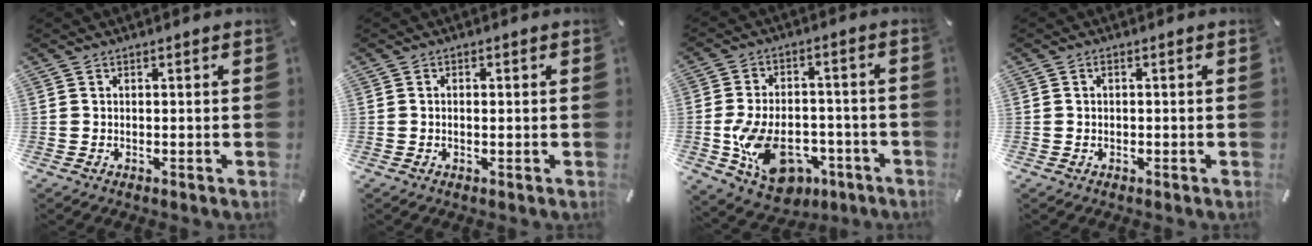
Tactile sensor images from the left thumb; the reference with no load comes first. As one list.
[{"total": 0.9, "force": [-0.1, 0.4, 0.7], "torque": [-0.013, 0.002, -0.003]}, {"total": 14.3, "force": [-5.0, 9.5, 9.4], "torque": [-0.172, 0.034, -0.077]}, {"total": 0.9, "force": [0.0, 0.6, 0.7], "torque": [-0.015, 0.004, -0.002]}]